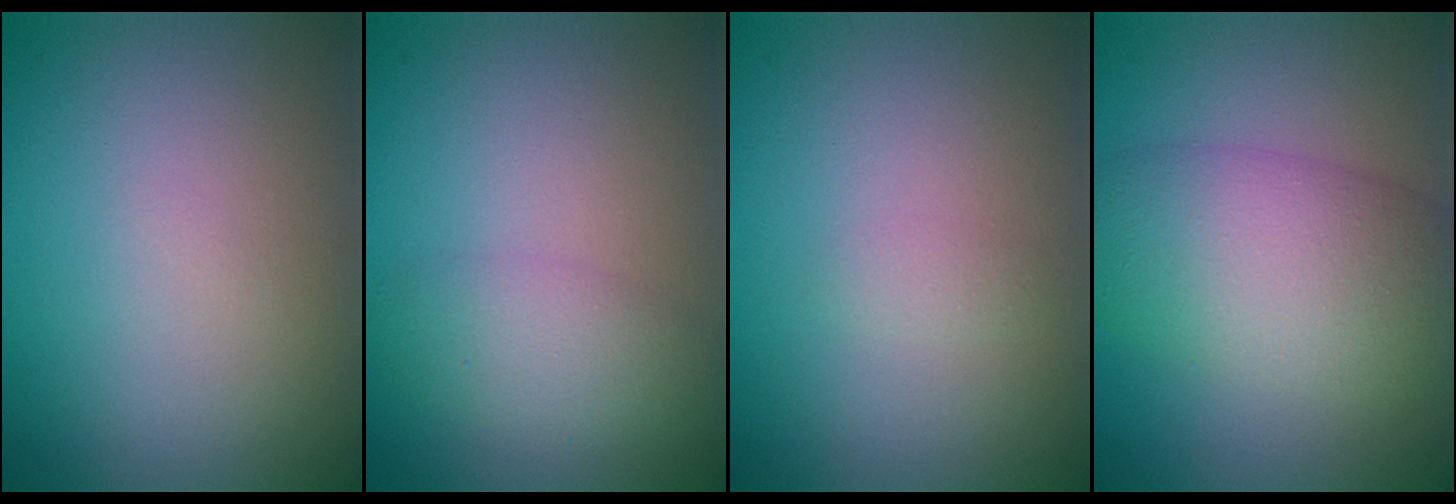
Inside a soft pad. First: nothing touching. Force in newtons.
{"total": 3.0, "press": 3.0, "slide": 0.1}
{"total": 0.7, "press": 0.7, "slide": 0.0}
{"total": 7.8, "press": 7.8, "slide": 0.2}